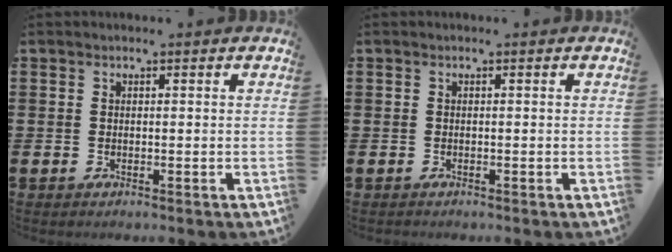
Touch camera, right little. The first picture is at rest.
{"total": 0.0}